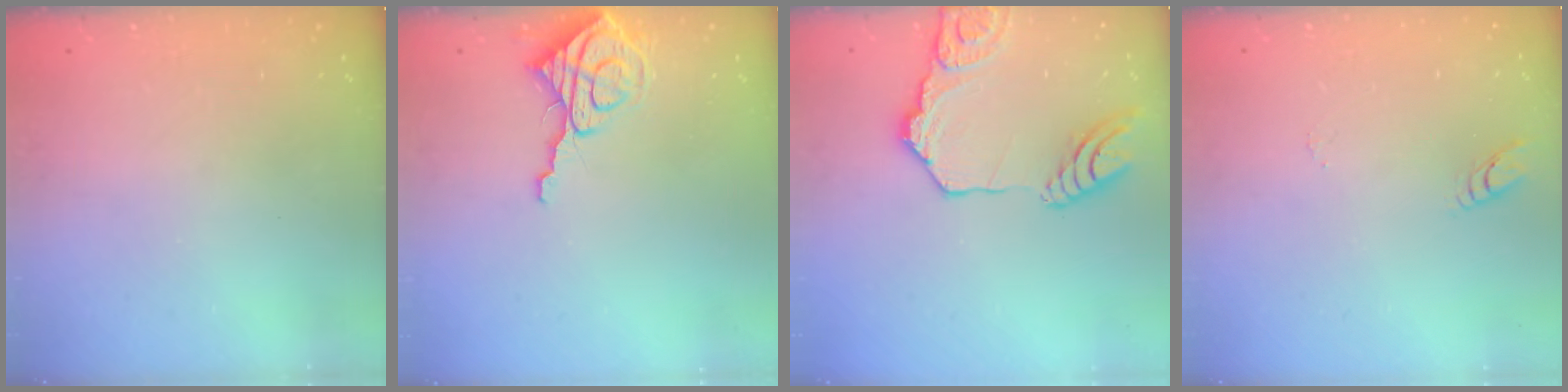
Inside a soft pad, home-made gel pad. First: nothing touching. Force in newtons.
{"total": 9.0, "press": 8.9, "slide": 1.1}
{"total": 17.1, "press": 17.0, "slide": 2.1}
{"total": 3.3, "press": 3.3, "slide": 0.3}